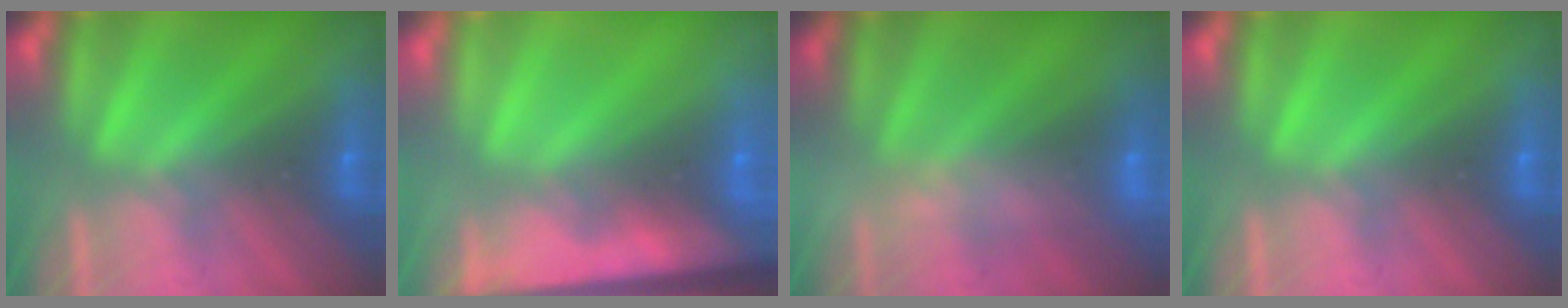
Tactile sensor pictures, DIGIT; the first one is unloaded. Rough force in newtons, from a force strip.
{"total": 10.0}
{"total": 2.4}
{"total": 0.0}